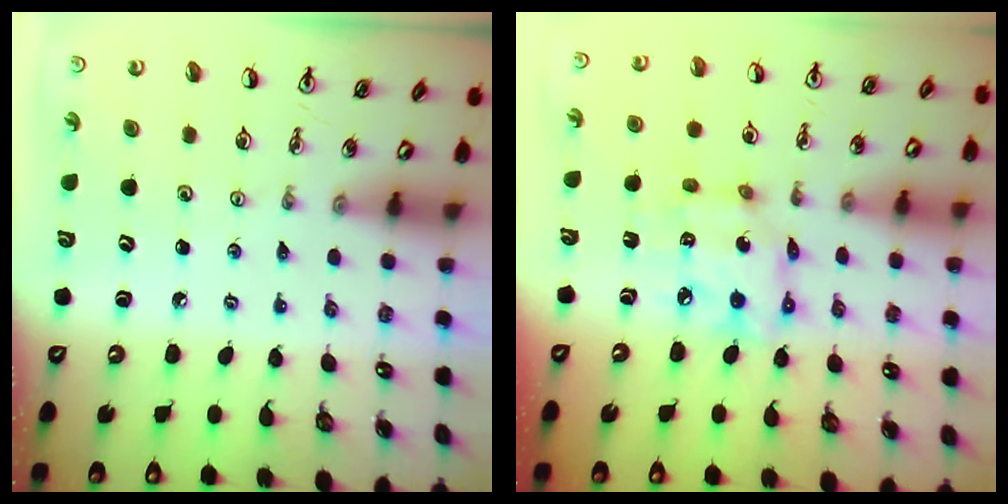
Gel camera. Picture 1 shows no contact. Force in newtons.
{"total": 10.2, "press": 10.1, "slide": 0.7}